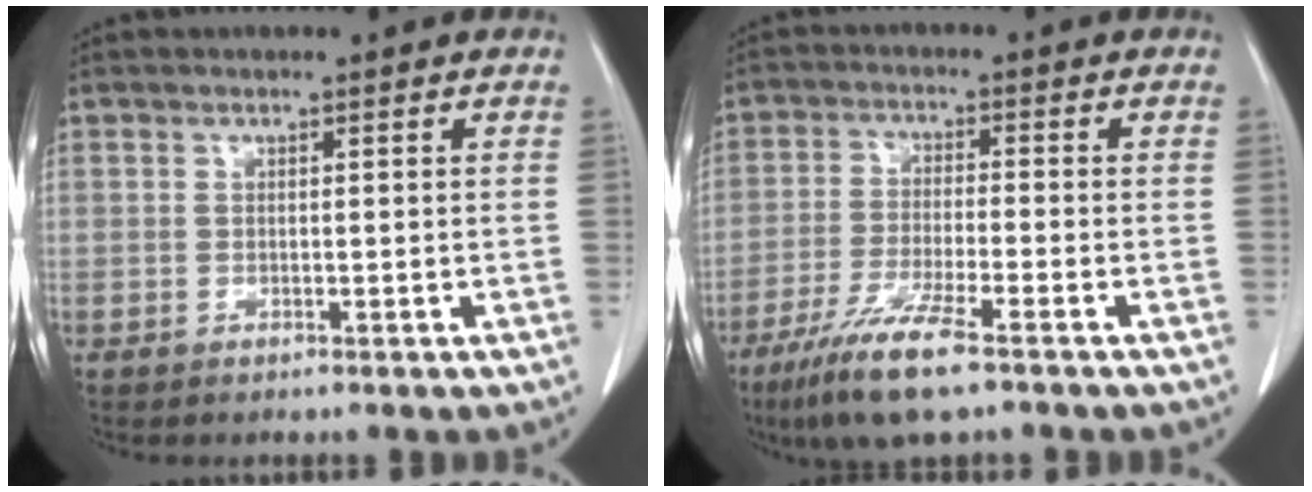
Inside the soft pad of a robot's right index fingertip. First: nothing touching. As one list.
[{"total": 9.2, "force": [-6.0, 0.5, 7.0], "torque": [-0.141, -0.026, -0.110]}]